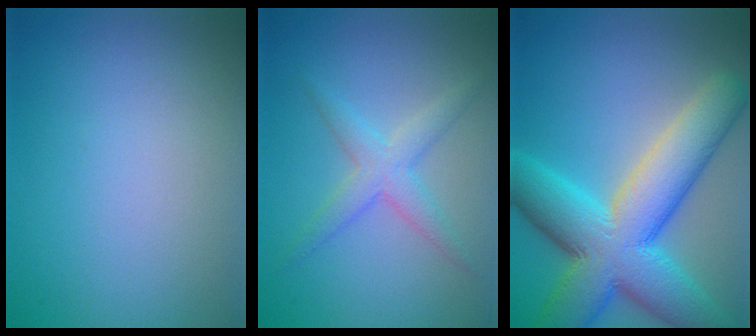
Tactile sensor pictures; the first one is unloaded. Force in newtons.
{"total": 2.8, "press": 2.8, "slide": 0.1}
{"total": 12.0, "press": 11.9, "slide": 0.6}